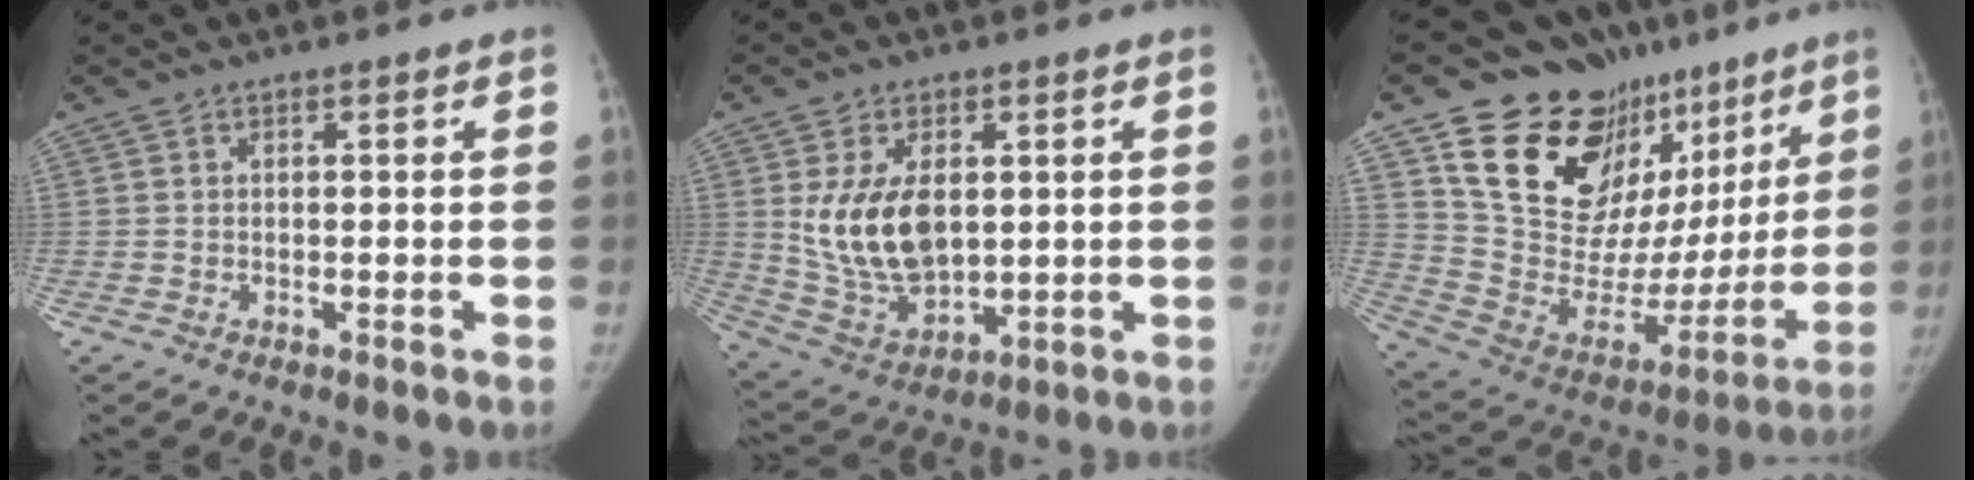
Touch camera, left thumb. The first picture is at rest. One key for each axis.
{"total": 13.6, "fx": 2.1, "fy": 8.3, "fz": 10.6, "tx": -0.172, "ty": -0.017, "tz": 0.056}
{"total": 30.6, "fx": 17.4, "fy": 18.1, "fz": 17.6, "tx": -0.227, "ty": -0.041, "tz": 0.291}